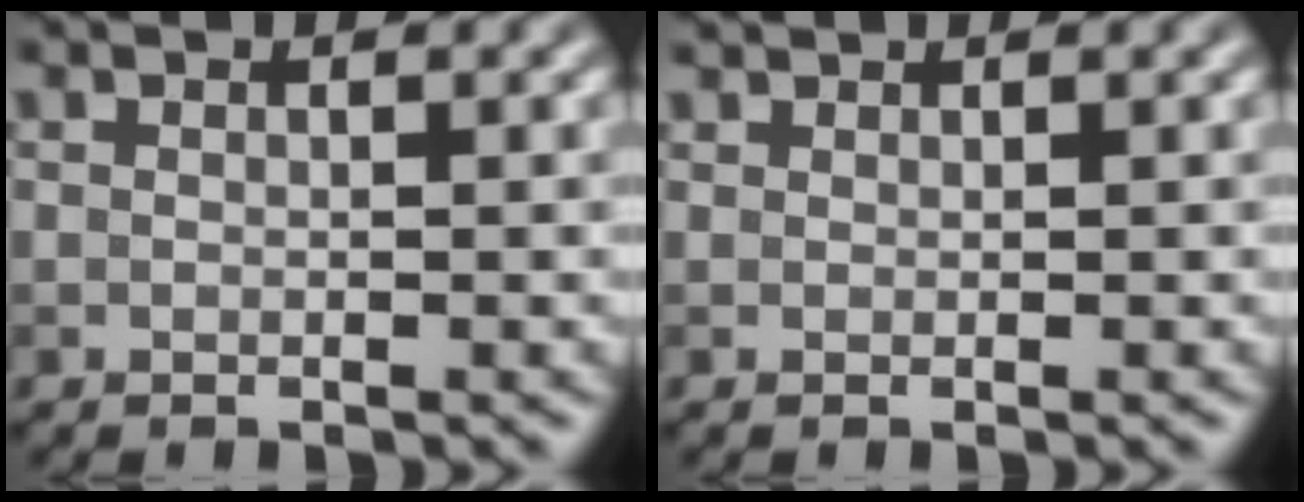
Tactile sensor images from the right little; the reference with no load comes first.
{"total": 0.9, "force": [0.9, 0.1, 0.1], "torque": [-0.003, 0.002, 0.020]}